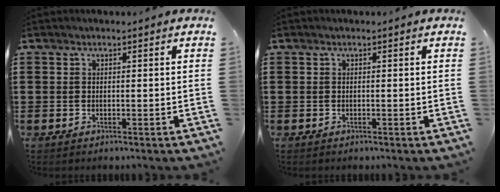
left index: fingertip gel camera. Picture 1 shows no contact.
{"total": 0.0}